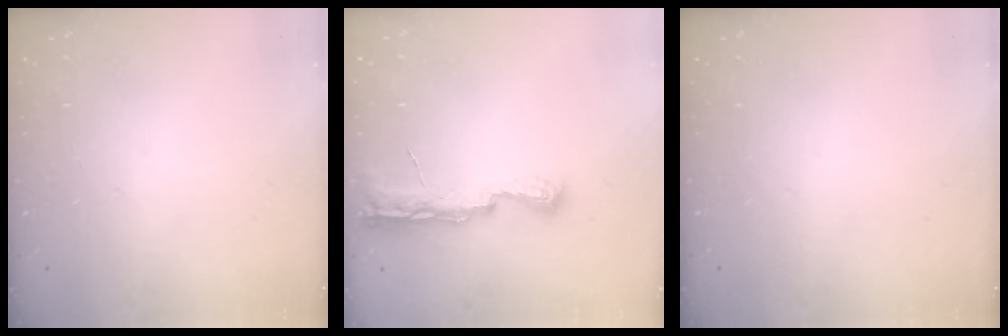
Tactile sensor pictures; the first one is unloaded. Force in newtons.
{"total": 8.5, "press": 8.5, "slide": 1.2}
{"total": 0.0}